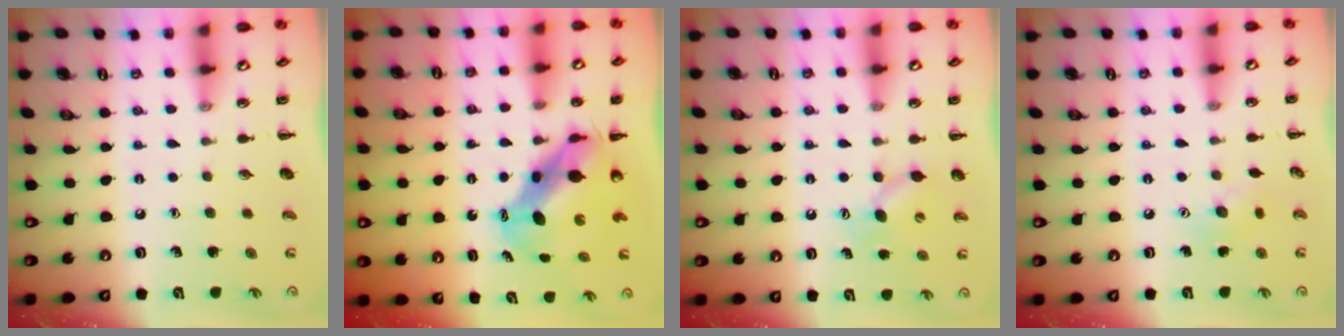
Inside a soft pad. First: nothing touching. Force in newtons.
{"total": 8.1, "press": 7.9, "slide": 2.0}
{"total": 6.5, "press": 6.3, "slide": 1.5}
{"total": 4.8, "press": 4.6, "slide": 1.1}